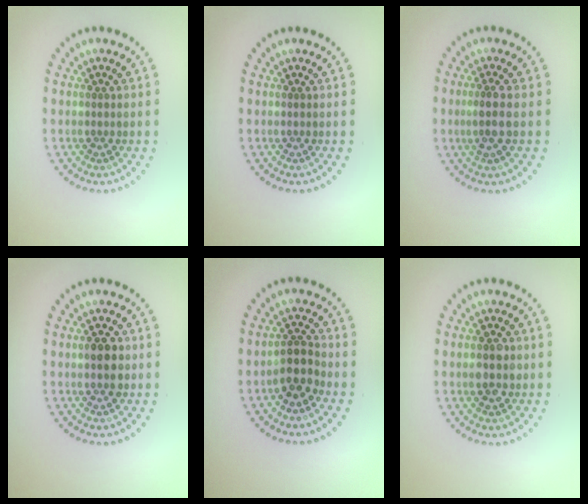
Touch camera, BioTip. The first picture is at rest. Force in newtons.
{"total": 0.0}
{"total": 2.2, "press": 1.9, "slide": 1.1}
{"total": 2.4, "press": 2.4, "slide": 0.2}
{"total": 2.6, "press": 2.4, "slide": 1.1}
{"total": 2.8, "press": 2.8, "slide": 0.2}